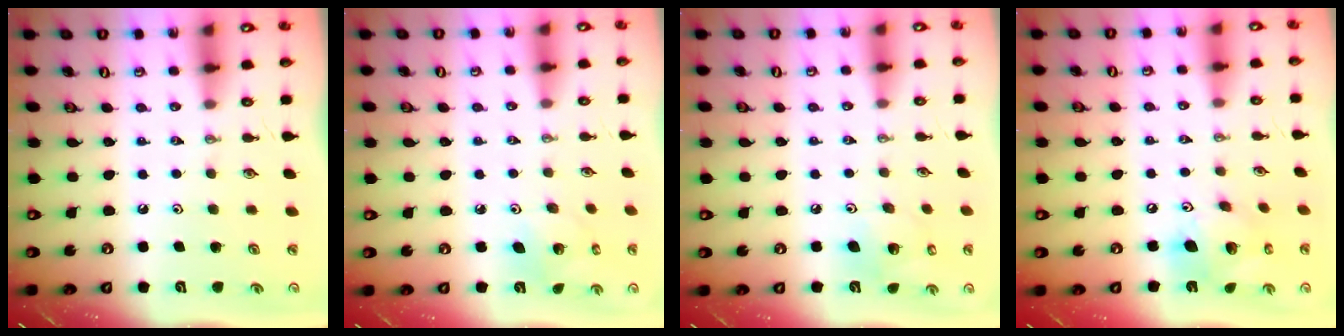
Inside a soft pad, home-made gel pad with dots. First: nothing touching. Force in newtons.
{"total": 4.9, "press": 4.8, "slide": 0.5}
{"total": 7.4, "press": 7.0, "slide": 2.5}
{"total": 15.9, "press": 15.5, "slide": 3.4}